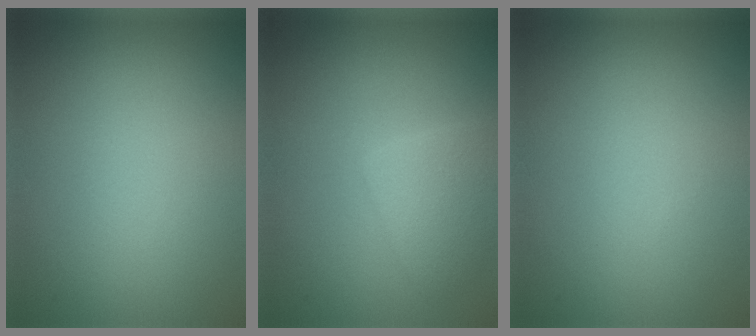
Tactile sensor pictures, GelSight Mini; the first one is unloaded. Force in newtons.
{"total": 2.6, "press": 2.6, "slide": 0.2}
{"total": 0.0}